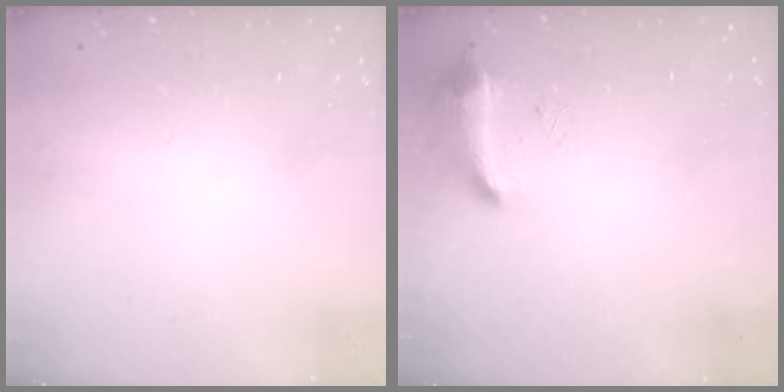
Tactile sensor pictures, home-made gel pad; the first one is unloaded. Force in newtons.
{"total": 8.7, "press": 8.7, "slide": 0.3}